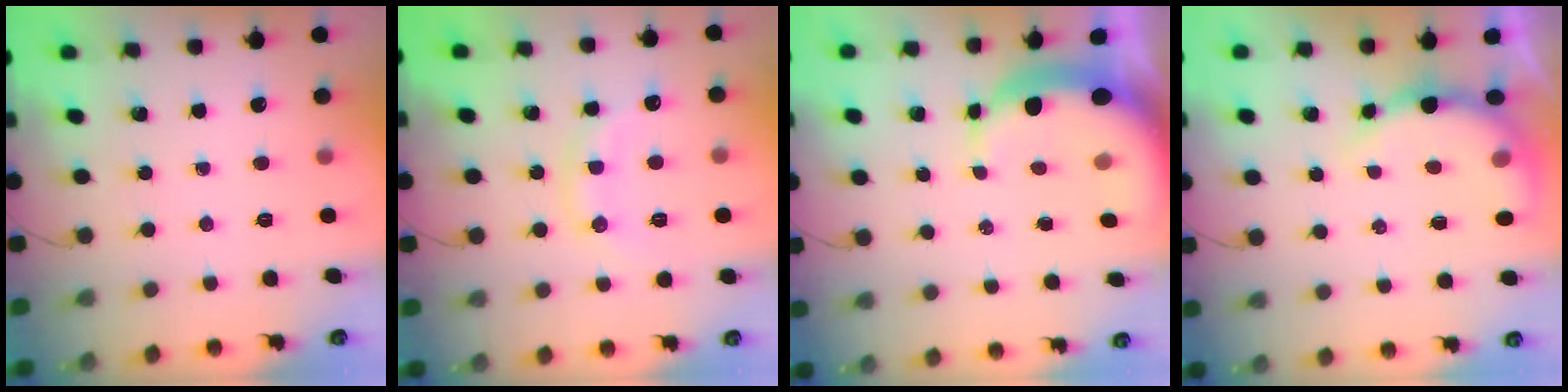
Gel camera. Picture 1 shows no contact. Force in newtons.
{"total": 9.4, "press": 9.4, "slide": 0.9}
{"total": 7.1, "press": 7.0, "slide": 1.2}
{"total": 8.1, "press": 8.0, "slide": 1.2}